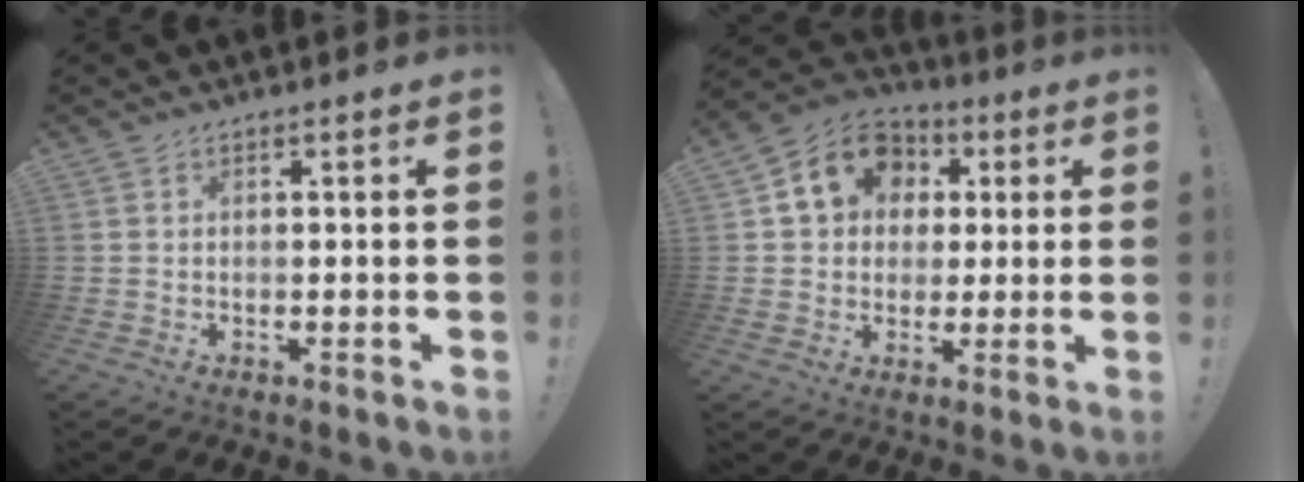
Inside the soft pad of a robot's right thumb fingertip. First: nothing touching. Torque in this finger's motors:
{"motor_torque": [-0.01, 0.53, 0.20, -0.03, 0.06]}